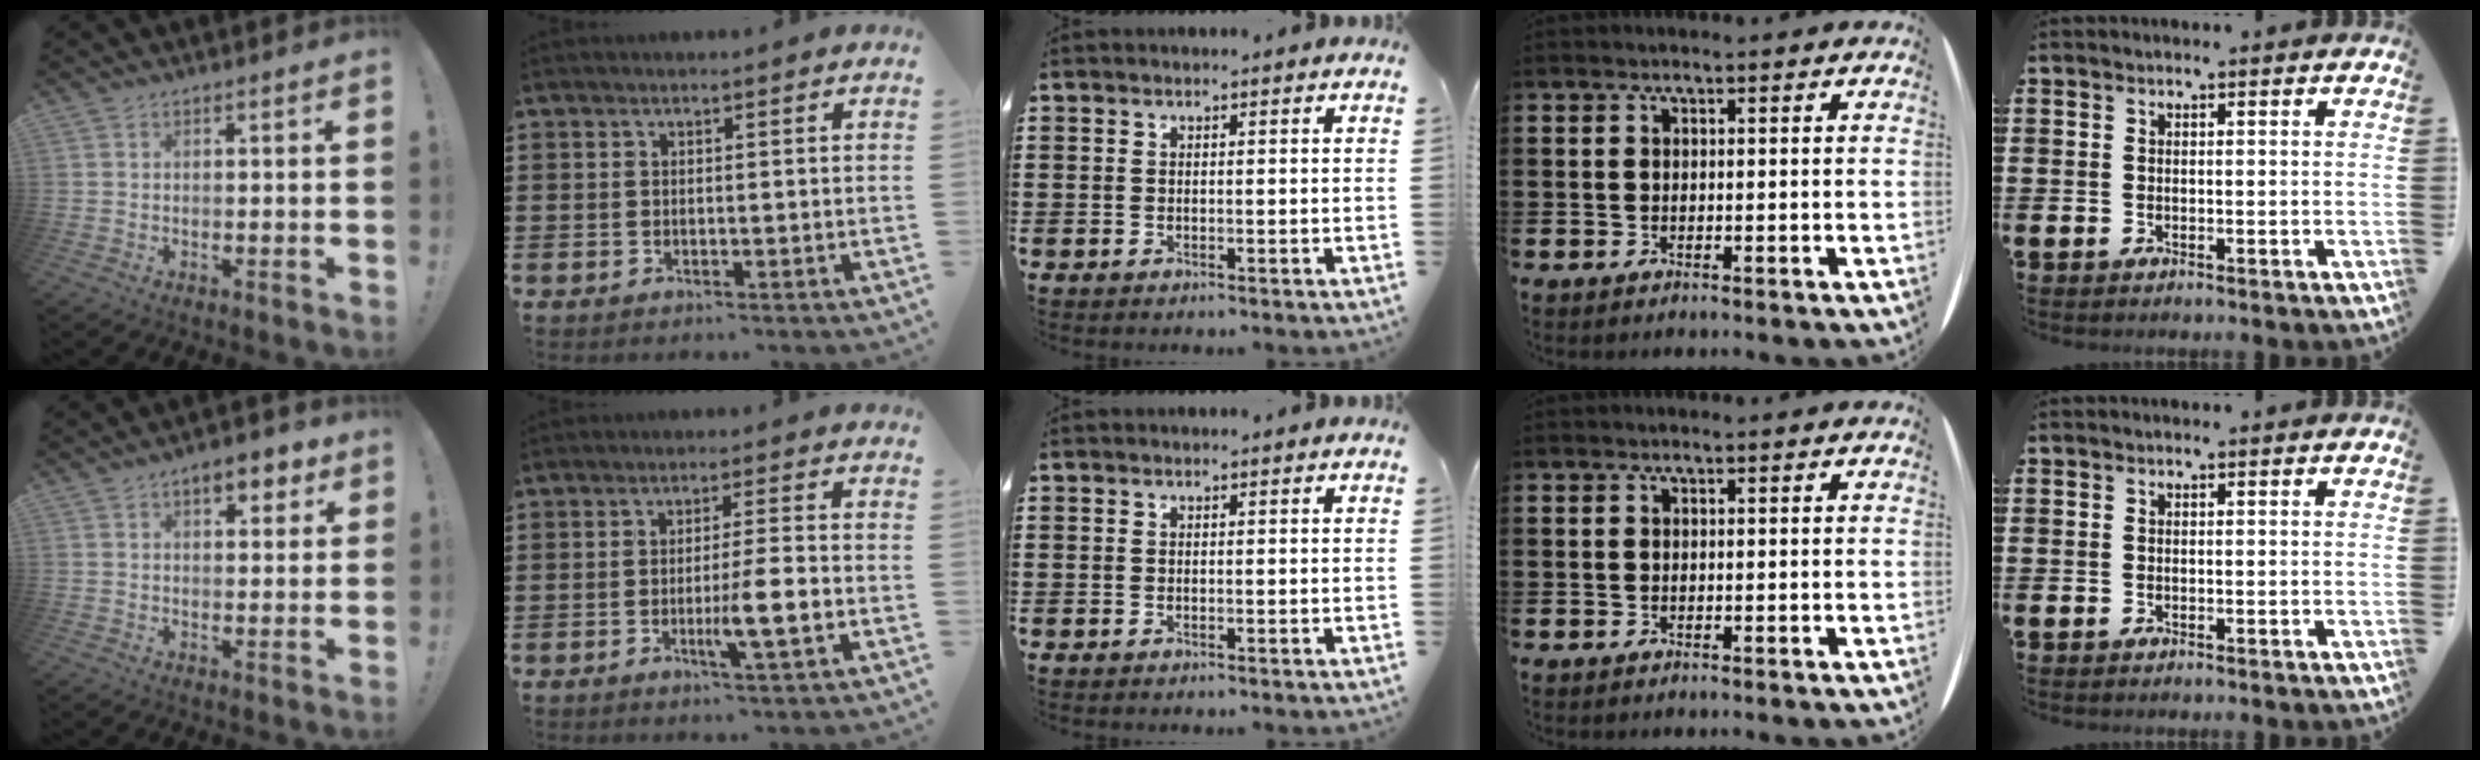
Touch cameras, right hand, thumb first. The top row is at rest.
{"thumb": {"total": 6.6, "force": [3.7, 3.3, 4.4], "torque": [-0.044, -0.012, 0.059]}, "index": {"total": 6.5, "force": [-1.8, 0.2, 6.2], "torque": [-0.108, -0.012, -0.033]}}